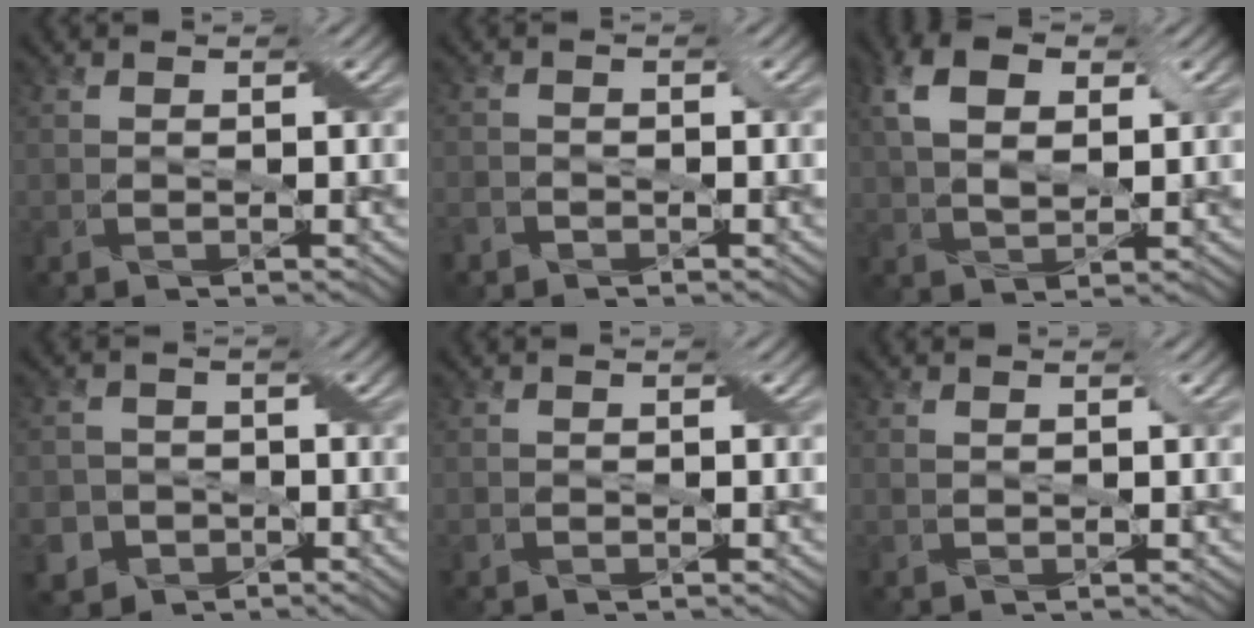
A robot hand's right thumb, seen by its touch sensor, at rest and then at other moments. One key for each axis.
{"total": 2.1, "fx": -1.5, "fy": 1.3, "fz": 0.6, "tx": -0.015, "ty": -0.002, "tz": -0.037}
{"total": 8.1, "fx": 3.0, "fy": 4.4, "fz": 6.1, "tx": -0.129, "ty": 0.011, "tz": 0.054}
{"total": 5.7, "fx": -2.7, "fy": 4.9, "fz": 1.1, "tx": -0.029, "ty": -0.008, "tz": -0.061}
{"total": 0.6, "fx": -0.3, "fy": 0.6, "fz": 0.0, "tx": -0.001, "ty": -0.002, "tz": -0.005}
{"total": 0.9, "fx": 0.4, "fy": 0.4, "fz": 0.7, "tx": -0.018, "ty": 0.001, "tz": 0.010}